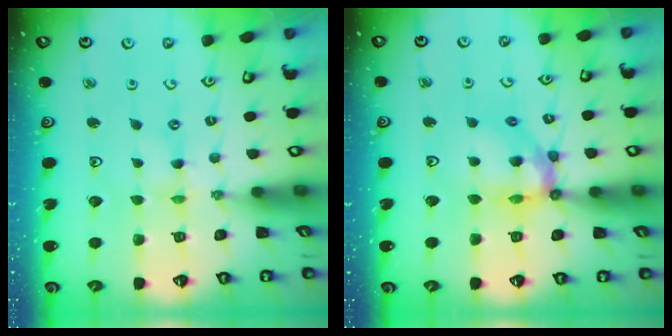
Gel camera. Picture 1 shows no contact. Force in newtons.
{"total": 11.7, "press": 11.5, "slide": 1.6}